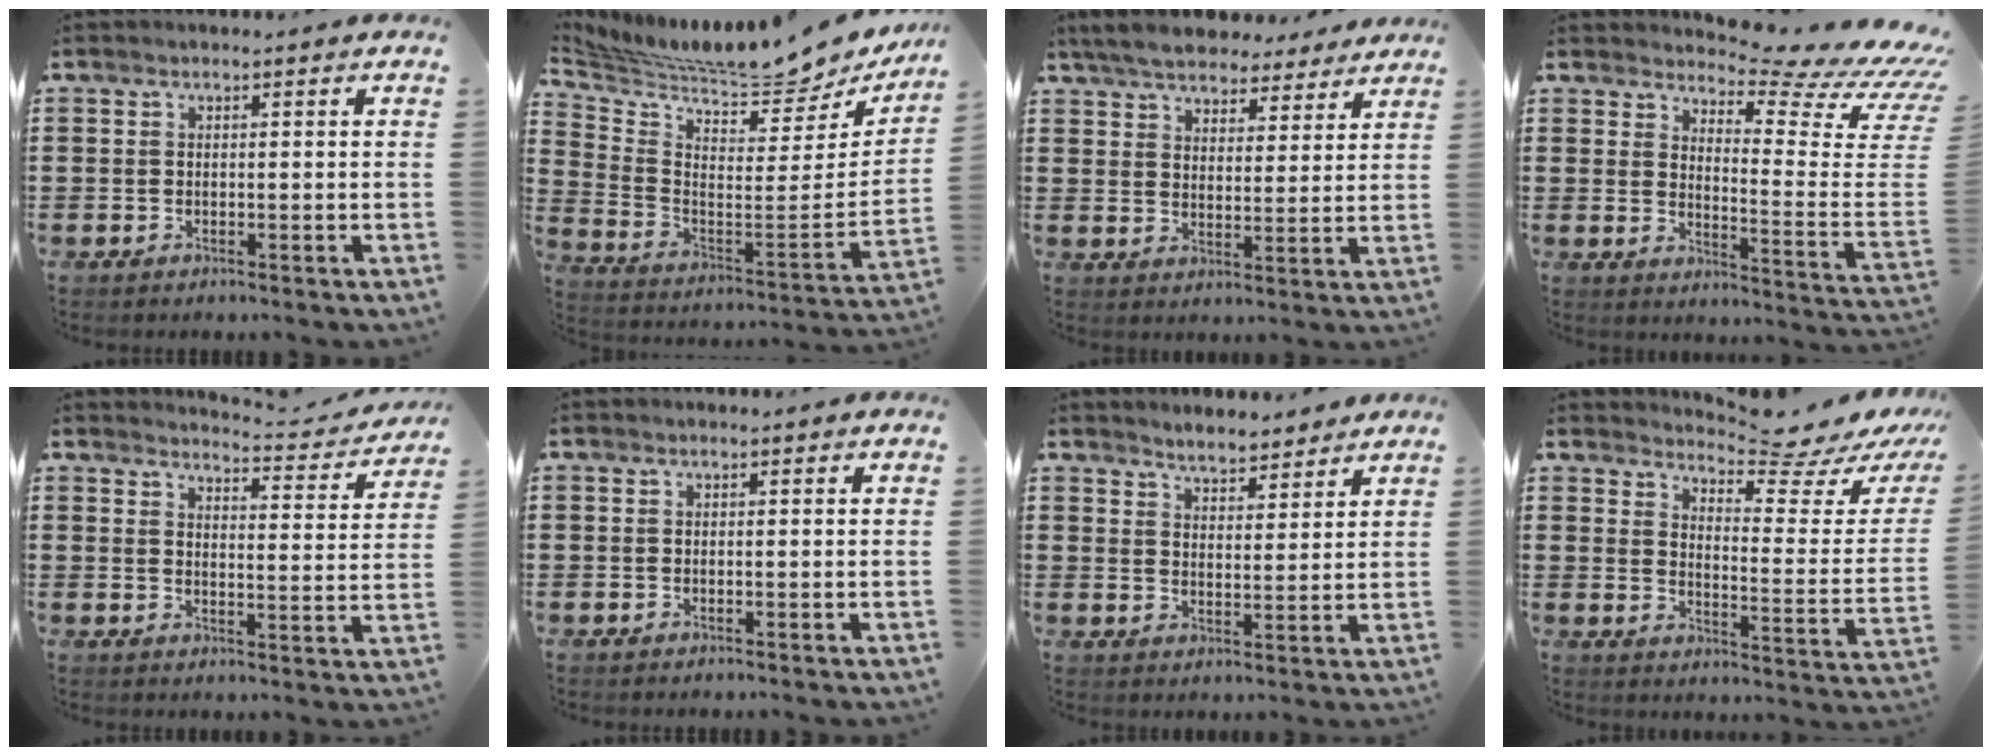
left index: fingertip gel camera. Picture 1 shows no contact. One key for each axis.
{"total": 6.4, "fx": 6.1, "fy": -0.2, "fz": 1.7, "tx": -0.064, "ty": -0.073, "tz": 0.094}
{"total": 6.0, "fx": 5.7, "fy": 1.3, "fz": 1.3, "tx": -0.049, "ty": -0.016, "tz": 0.105}
{"total": 6.5, "fx": 5.7, "fy": 0.4, "fz": 3.0, "tx": -0.055, "ty": -0.062, "tz": 0.089}
{"total": 3.9, "fx": 3.8, "fy": -0.1, "fz": 0.9, "tx": -0.021, "ty": -0.033, "tz": 0.060}
{"total": 0.0}
{"total": 3.9, "fx": 3.8, "fy": 0.5, "fz": -0.1, "tx": -0.013, "ty": -0.012, "tz": 0.071}
{"total": 5.6, "fx": 5.2, "fy": -0.5, "fz": 2.0, "tx": -0.042, "ty": -0.054, "tz": 0.081}